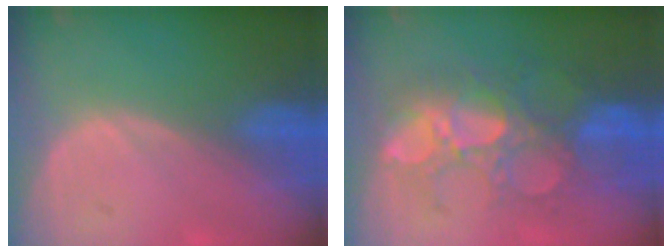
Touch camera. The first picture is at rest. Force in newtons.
{"total": 11.0, "press": 9.9, "slide": 4.9}